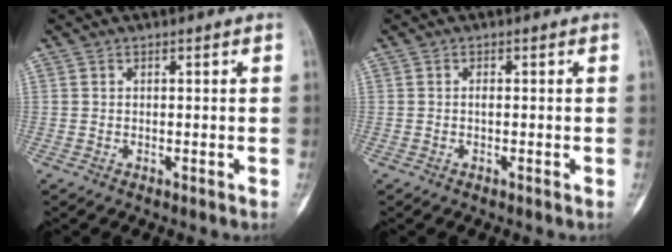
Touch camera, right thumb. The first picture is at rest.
{"total": 0.6, "force": [-0.2, 0.2, 0.6], "torque": [-0.011, 0.000, -0.004]}